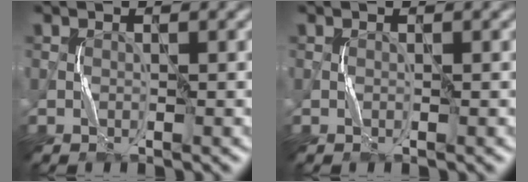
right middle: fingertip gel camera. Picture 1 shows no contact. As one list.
[{"total": 0.0}]